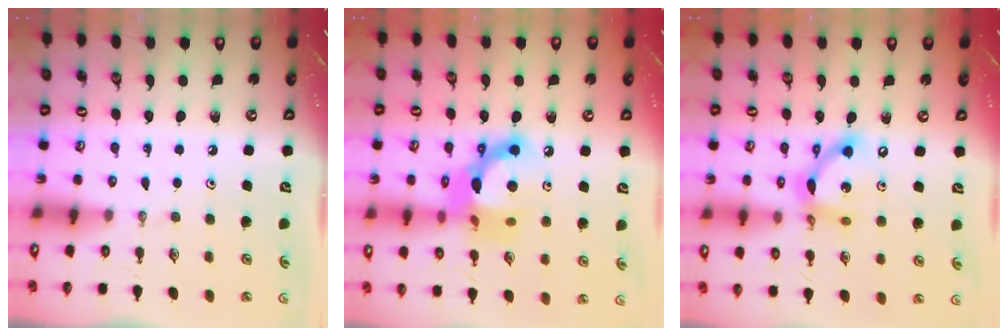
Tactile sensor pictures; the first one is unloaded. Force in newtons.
{"total": 15.1, "press": 15.1, "slide": 1.2}
{"total": 13.5, "press": 13.5, "slide": 1.0}